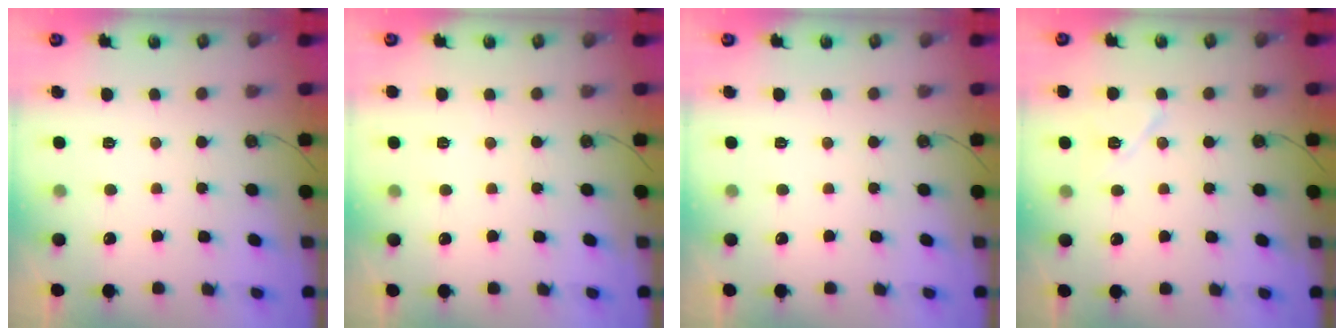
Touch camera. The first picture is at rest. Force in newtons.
{"total": 1.1, "press": 0.7, "slide": 0.8}
{"total": 0.0}
{"total": 7.6, "press": 7.5, "slide": 1.1}